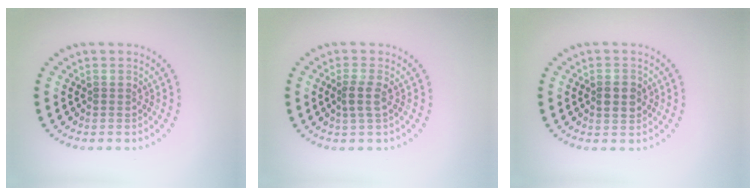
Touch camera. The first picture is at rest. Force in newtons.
{"total": 1.8, "press": 1.4, "slide": 1.1}
{"total": 2.6, "press": 2.6, "slide": 0.1}